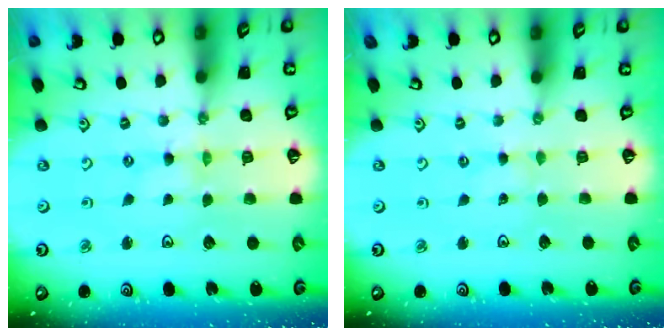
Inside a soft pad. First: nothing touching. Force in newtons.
{"total": 0.0}